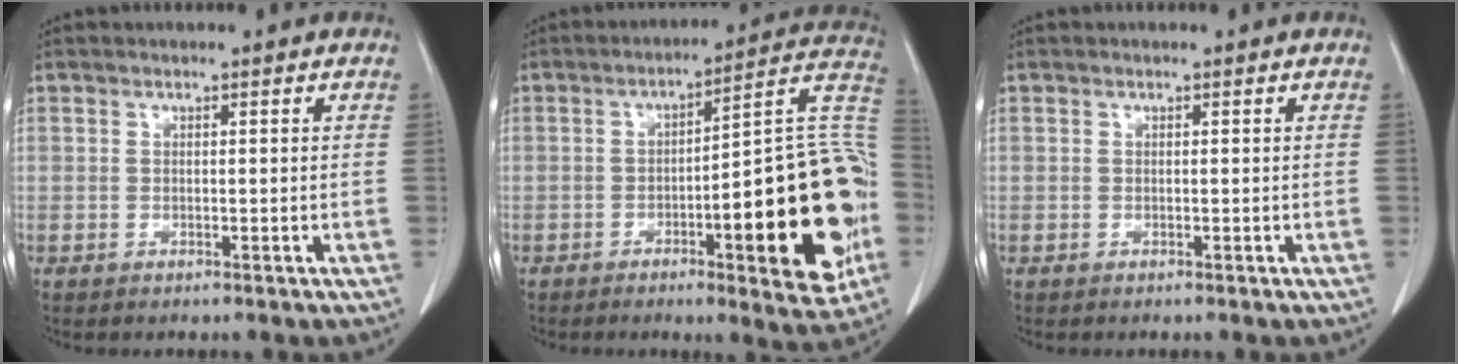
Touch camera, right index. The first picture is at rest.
{"total": 21.7, "force": [-5.0, 3.7, 20.8], "torque": [-0.208, 0.027, -0.059]}
{"total": 0.0}